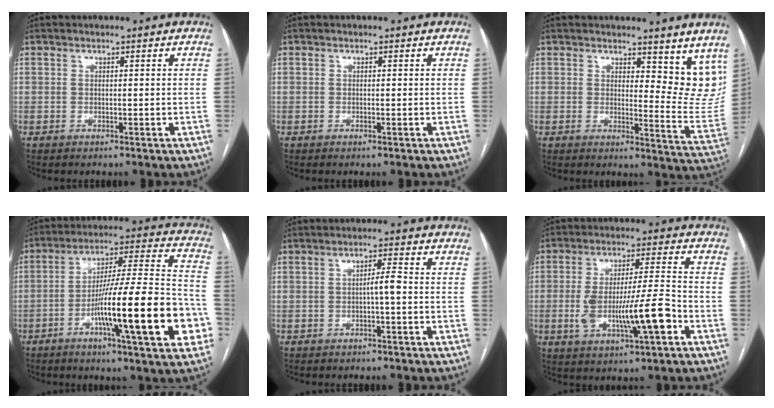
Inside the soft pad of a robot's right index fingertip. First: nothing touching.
{"total": 0.0}
{"total": 10.7, "force": [8.6, 4.1, 5.0], "torque": [-0.035, -0.034, 0.088]}
{"total": 23.0, "force": [-7.9, 1.5, 21.5], "torque": [-0.293, 0.003, -0.119]}
{"total": 2.7, "force": [-0.5, 0.2, 2.6], "torque": [-0.041, 0.004, -0.009]}
{"total": 12.4, "force": [-3.6, 1.5, 11.7], "torque": [-0.218, 0.006, -0.053]}